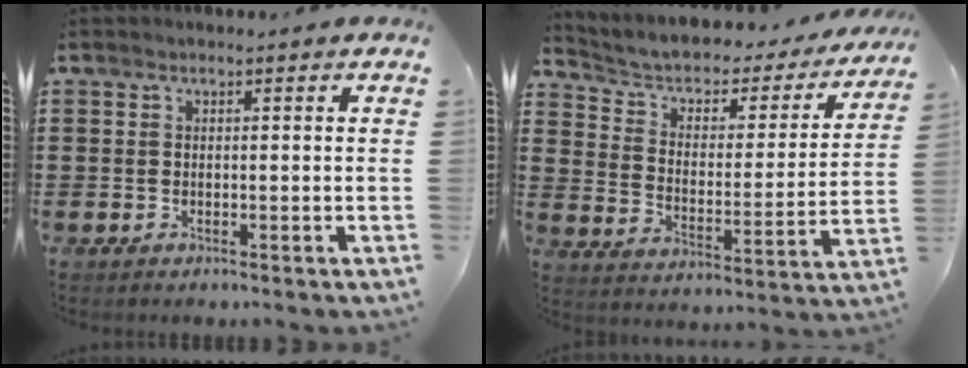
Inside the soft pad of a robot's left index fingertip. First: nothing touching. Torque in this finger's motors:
{"motor_torque": [1.05, -1.09, 0.05, 0.02]}